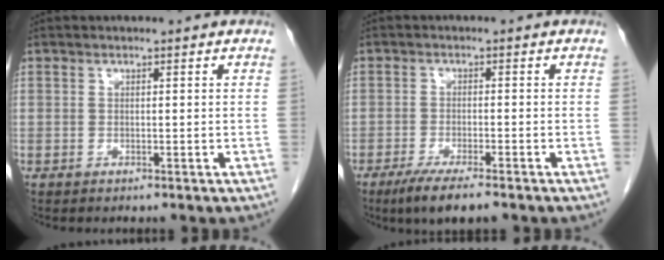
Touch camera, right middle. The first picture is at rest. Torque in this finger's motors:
{"motor_torque": [0.66, -0.46, 0.16, 0.05]}